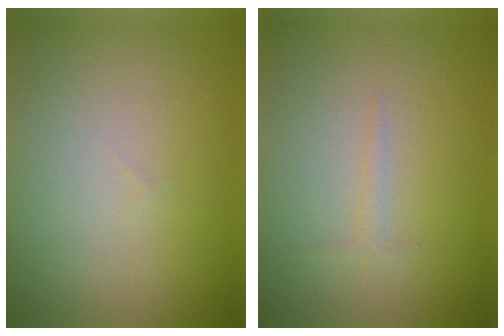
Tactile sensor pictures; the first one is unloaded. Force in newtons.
{"total": 0.7, "press": 0.7, "slide": 0.0}